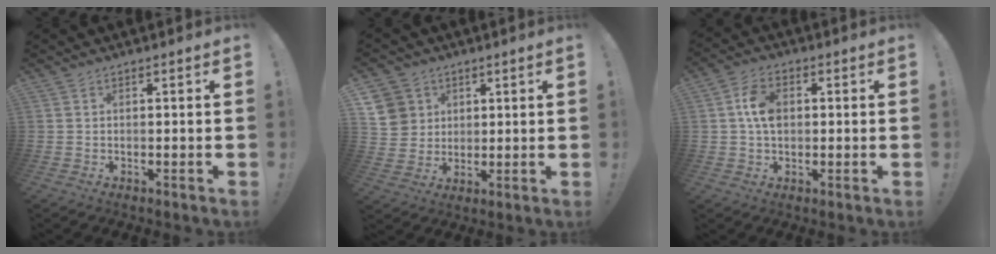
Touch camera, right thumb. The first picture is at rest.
{"total": 8.2, "force": [3.3, 7.4, 1.4], "torque": [-0.015, -0.018, 0.071]}
{"total": 8.1, "force": [0.7, 5.5, 5.9], "torque": [-0.106, 0.008, 0.014]}